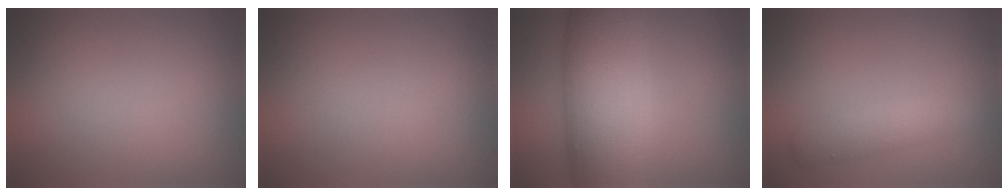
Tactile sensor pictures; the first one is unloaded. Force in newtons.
{"total": 0.0}
{"total": 12.4, "press": 12.4, "slide": 0.4}
{"total": 3.0, "press": 3.0, "slide": 0.1}